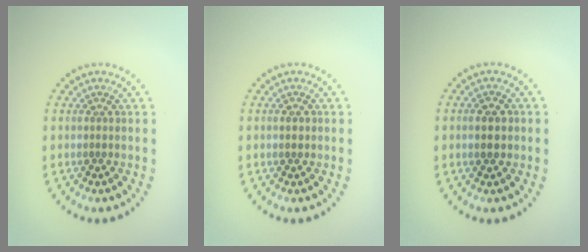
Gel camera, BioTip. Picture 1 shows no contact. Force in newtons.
{"total": 1.0, "press": 1.0, "slide": 0.1}
{"total": 2.5, "press": 2.5, "slide": 0.1}